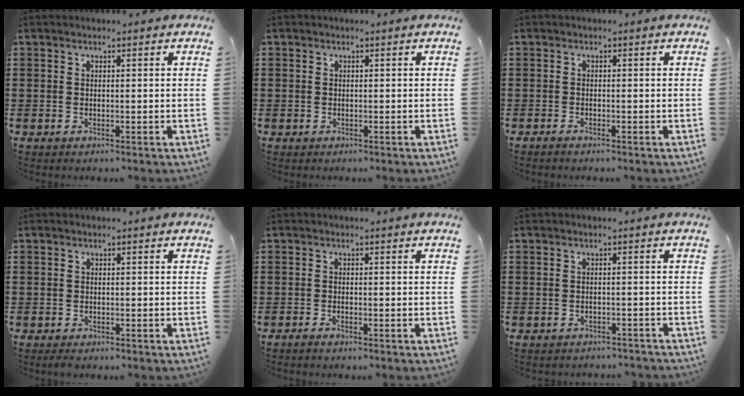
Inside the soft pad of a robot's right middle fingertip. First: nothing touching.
{"total": 0.8, "force": [-0.2, 0.8, 0.1], "torque": [-0.004, 0.002, -0.004]}
{"total": 0.7, "force": [-0.6, 0.1, 0.3], "torque": [-0.008, -0.004, -0.012]}
{"total": 0.8, "force": [-0.7, 0.4, 0.1], "torque": [-0.002, 0.000, -0.015]}
{"total": 0.9, "force": [-0.8, 0.1, 0.4], "torque": [-0.009, -0.004, -0.016]}
{"total": 1.5, "force": [-1.5, 0.1, 0.1], "torque": [-0.008, -0.001, -0.031]}